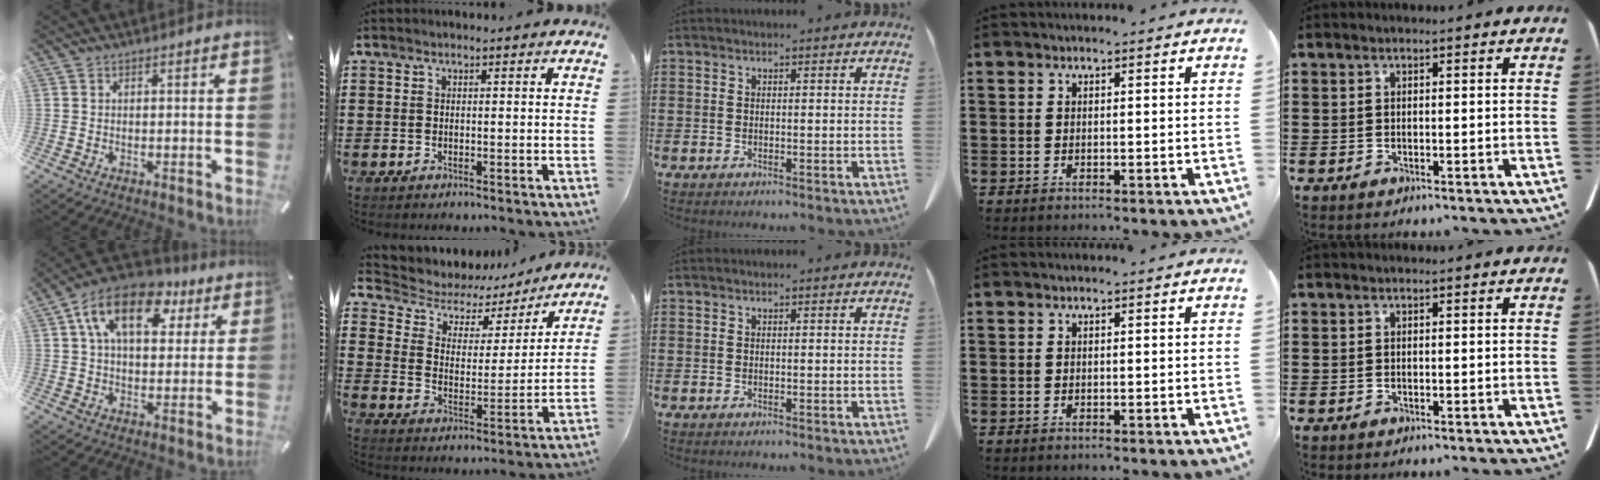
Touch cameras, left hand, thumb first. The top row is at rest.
{"thumb": {"total": 15.5, "force": [6.8, 9.3, 10.3], "torque": [-0.168, -0.008, 0.118]}, "index": {"total": 4.6, "force": [3.5, 2.7, 1.2], "torque": [-0.052, -0.024, 0.053]}}